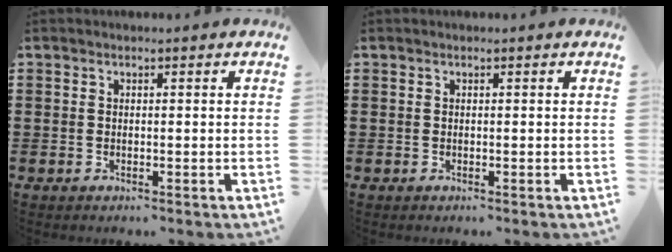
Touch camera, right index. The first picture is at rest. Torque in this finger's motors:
{"motor_torque": [0.00, 0.00, 0.00, -0.01]}